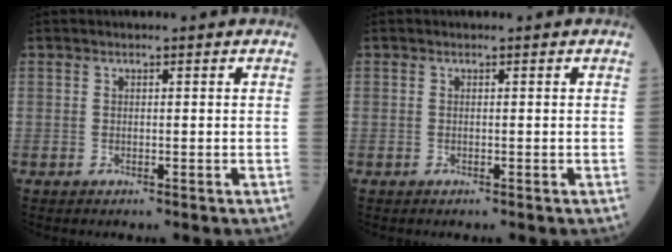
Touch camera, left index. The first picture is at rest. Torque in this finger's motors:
{"motor_torque": [0.32, -0.13, 0.02, 0.01]}